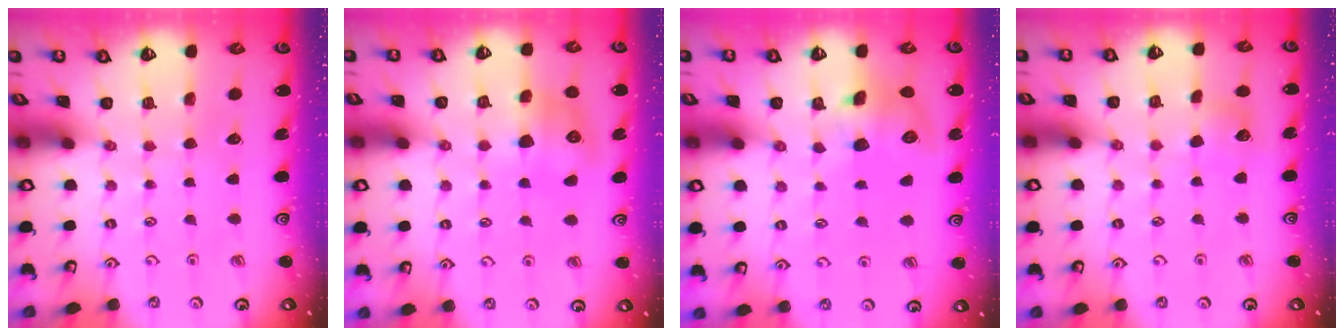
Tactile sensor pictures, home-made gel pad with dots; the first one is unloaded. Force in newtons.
{"total": 9.5, "press": 9.5, "slide": 0.1}
{"total": 8.4, "press": 8.4, "slide": 0.2}
{"total": 5.9, "press": 5.9, "slide": 0.8}